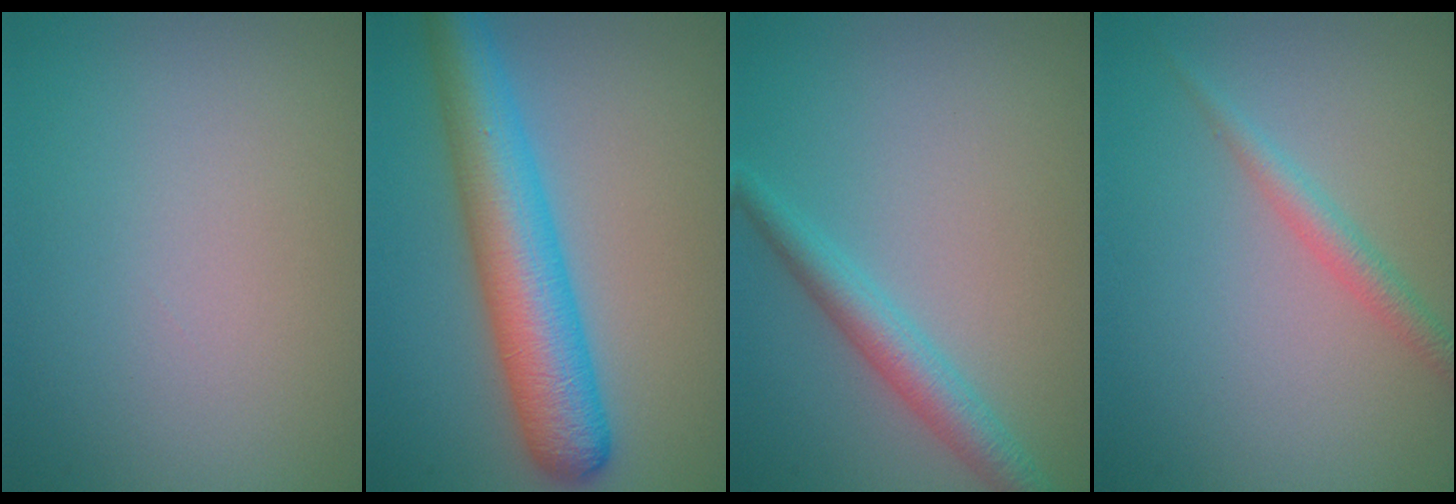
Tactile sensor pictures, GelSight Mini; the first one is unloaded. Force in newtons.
{"total": 7.7, "press": 7.7, "slide": 0.3}
{"total": 2.9, "press": 2.9, "slide": 0.1}
{"total": 1.8, "press": 1.8, "slide": 0.0}